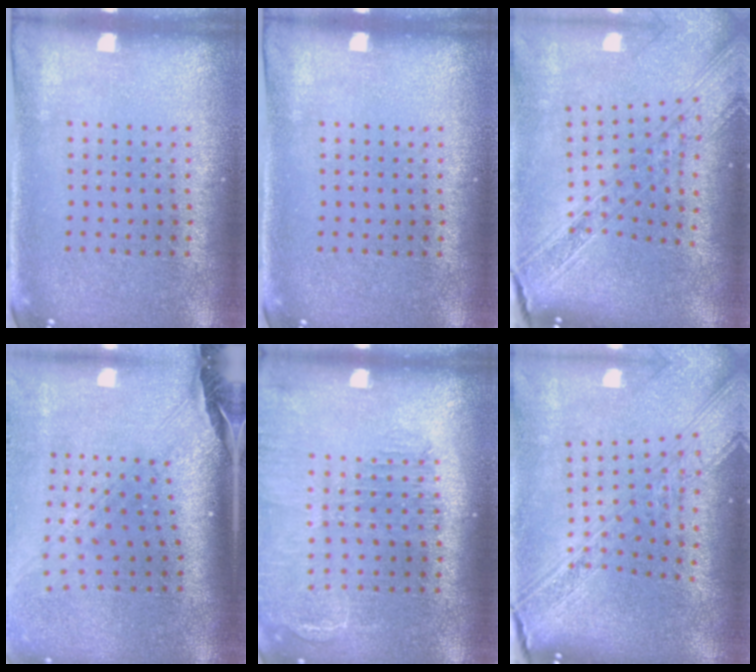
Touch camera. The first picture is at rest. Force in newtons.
{"total": 0.0}
{"total": 2.4, "press": 2.0, "slide": 1.3}
{"total": 2.9, "press": 2.1, "slide": 2.0}
{"total": 1.5, "press": 1.4, "slide": 0.2}
{"total": 3.8, "press": 2.7, "slide": 2.7}